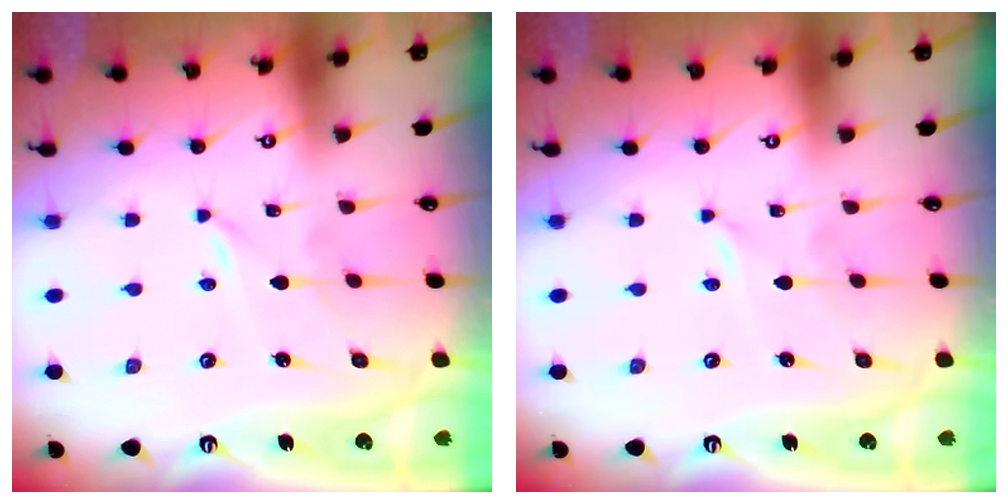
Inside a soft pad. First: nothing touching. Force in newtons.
{"total": 0.0}